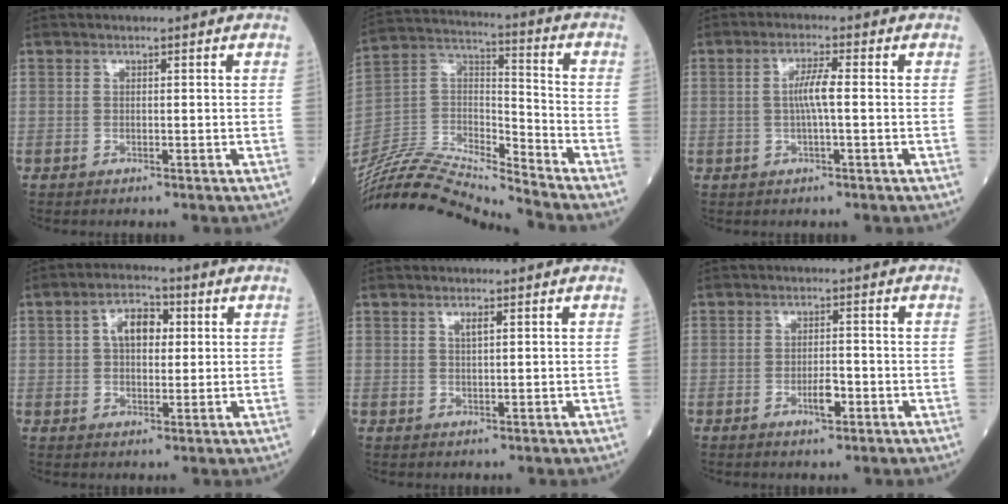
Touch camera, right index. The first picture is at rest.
{"total": 17.3, "force": [-16.8, -0.6, 4.3], "torque": [-0.088, 0.036, -0.317]}
{"total": 3.4, "force": [-0.1, 0.0, 3.3], "torque": [-0.066, 0.003, -0.002]}
{"total": 6.0, "force": [1.5, 3.4, 4.7], "torque": [-0.083, 0.017, 0.023]}
{"total": 1.3, "force": [0.7, 0.2, 1.1], "torque": [-0.022, 0.000, 0.013]}
{"total": 3.0, "force": [-1.3, 0.8, 2.6], "torque": [-0.044, 0.001, -0.020]}